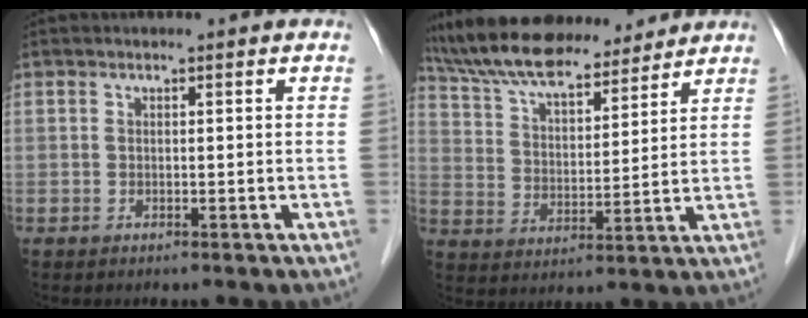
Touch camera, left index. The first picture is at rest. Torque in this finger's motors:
{"motor_torque": [1.03, -1.11, 0.59, 0.16]}